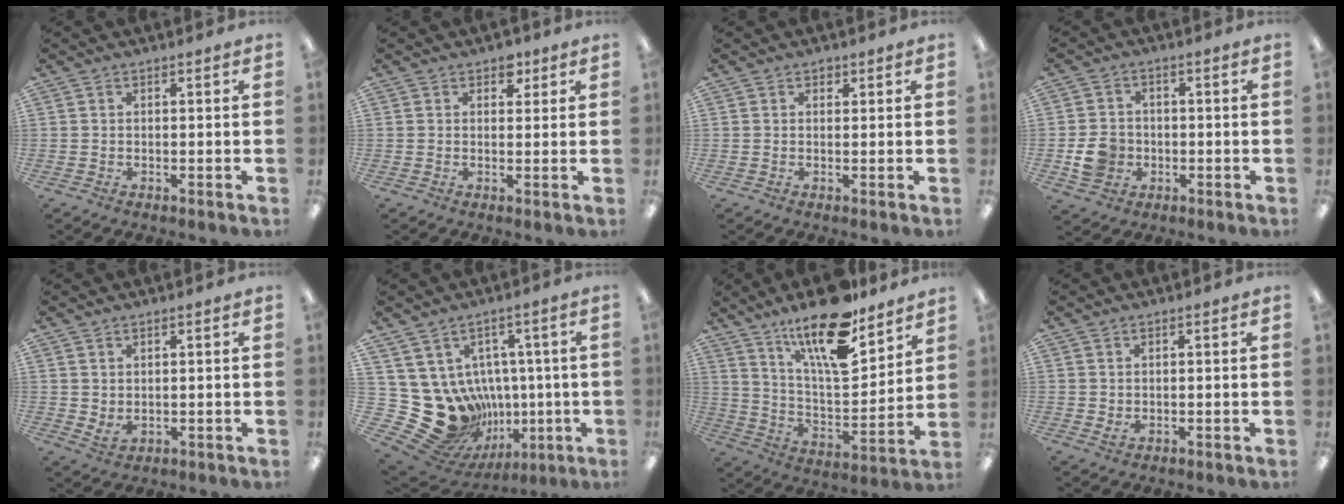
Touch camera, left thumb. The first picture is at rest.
{"total": 3.2, "force": [2.0, 2.1, 1.4], "torque": [-0.008, -0.005, 0.031]}
{"total": 1.1, "force": [0.8, 0.7, 0.4], "torque": [0.000, -0.001, 0.012]}
{"total": 6.7, "force": [-1.6, 5.8, 2.8], "torque": [-0.046, 0.009, -0.028]}
{"total": 2.4, "force": [1.7, 1.2, 1.1], "torque": [-0.016, -0.009, 0.030]}
{"total": 21.0, "force": [-3.6, 17.7, 10.6], "torque": [-0.224, -0.015, -0.003]}
{"total": 19.4, "force": [13.9, 6.2, 12.1], "torque": [-0.216, -0.084, 0.235]}
{"total": 1.2, "force": [0.5, 0.7, 0.8], "torque": [-0.008, -0.003, 0.007]}